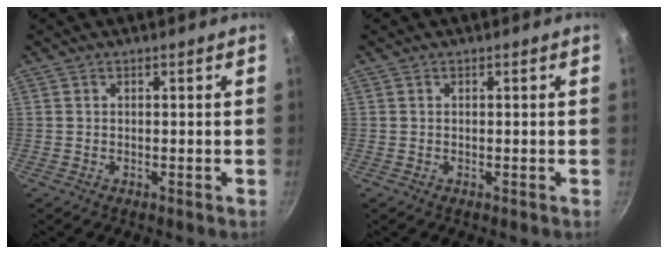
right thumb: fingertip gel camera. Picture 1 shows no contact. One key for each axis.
{"total": 0.0}